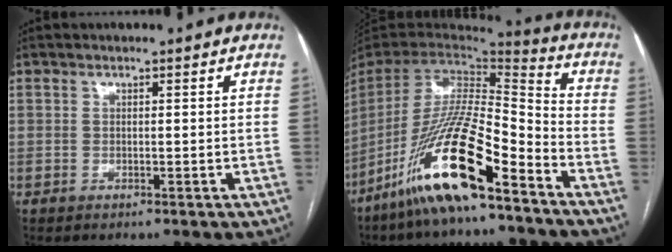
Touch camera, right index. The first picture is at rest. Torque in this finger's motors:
{"motor_torque": [0.81, -0.54, 0.32, 0.08]}